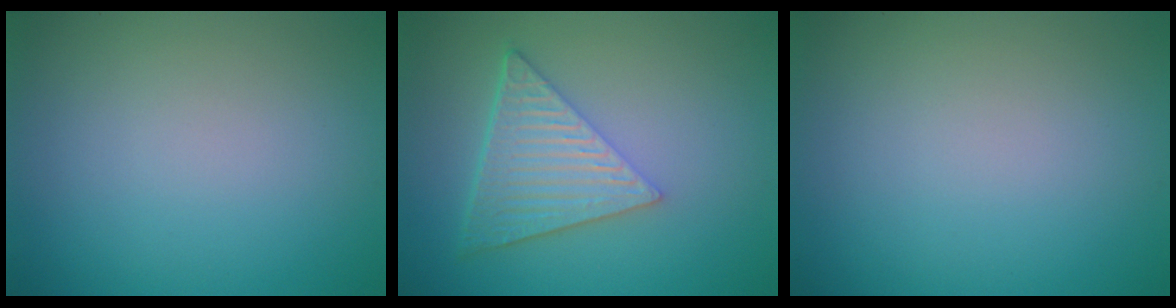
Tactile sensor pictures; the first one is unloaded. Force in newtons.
{"total": 6.5, "press": 4.5, "slide": 4.7}
{"total": 0.0}